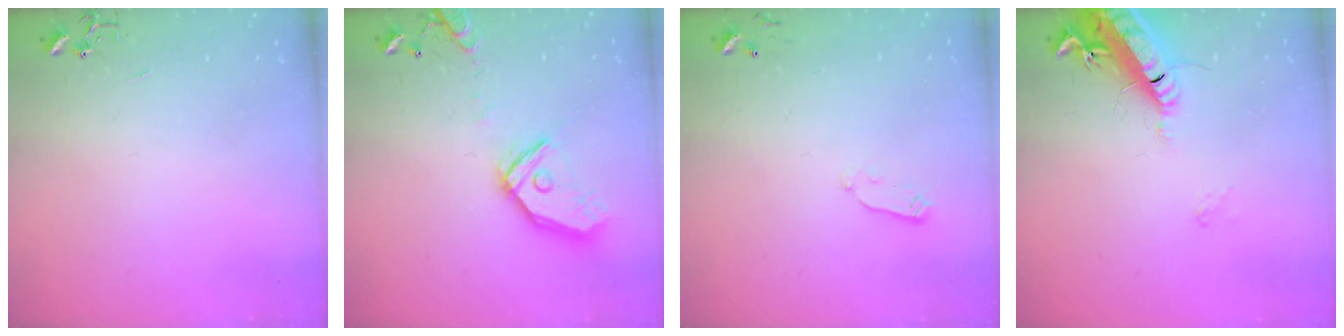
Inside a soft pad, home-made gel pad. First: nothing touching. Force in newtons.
{"total": 16.3, "press": 16.1, "slide": 2.4}
{"total": 2.9, "press": 2.9, "slide": 0.4}
{"total": 17.2, "press": 16.5, "slide": 4.6}